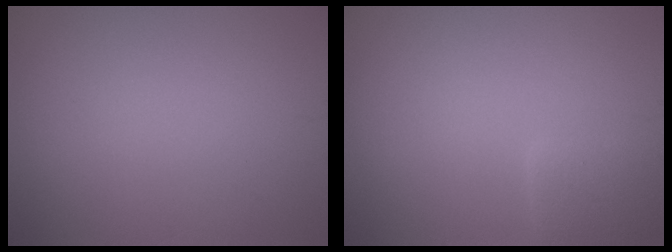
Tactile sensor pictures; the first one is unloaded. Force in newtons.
{"total": 2.6, "press": 2.6, "slide": 0.1}